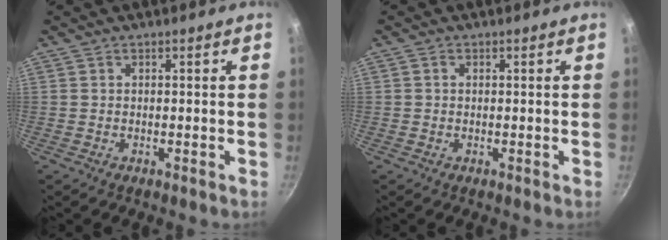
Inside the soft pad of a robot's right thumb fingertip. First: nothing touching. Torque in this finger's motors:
{"motor_torque": [0.02, -0.04, -0.17, 0.29, 0.00]}